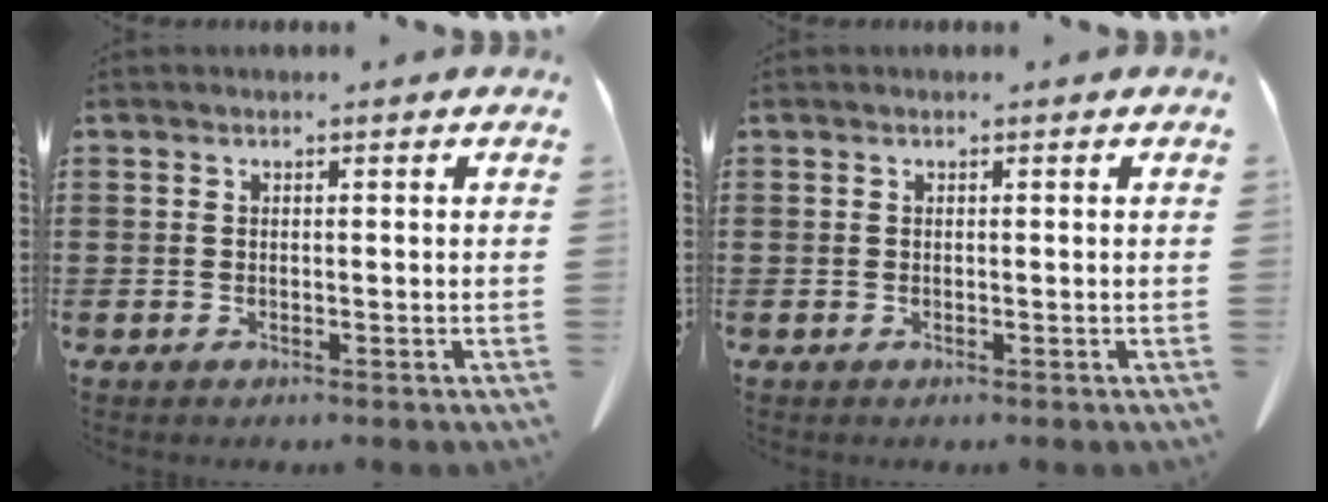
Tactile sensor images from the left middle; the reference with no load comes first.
{"total": 0.0}